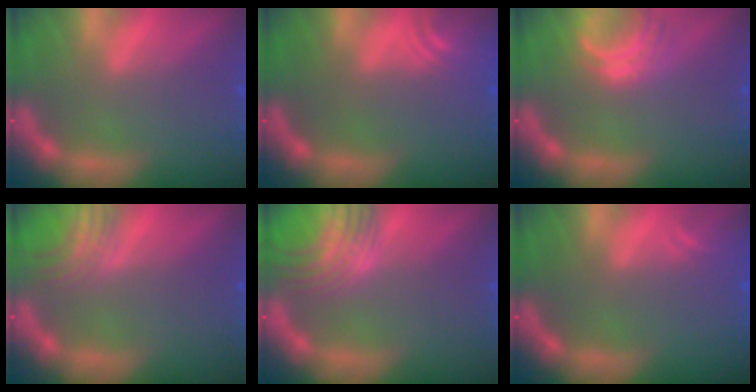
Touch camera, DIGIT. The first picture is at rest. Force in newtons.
{"total": 4.0}
{"total": 3.0}
{"total": 3.9}
{"total": 8.1}
{"total": 1.5}